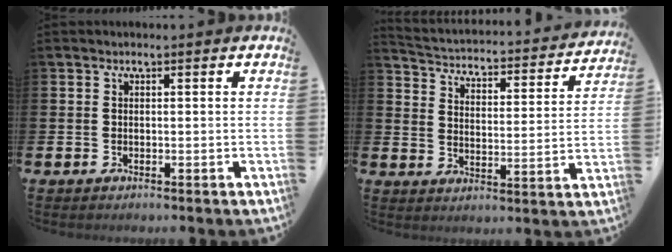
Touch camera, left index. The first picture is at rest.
{"total": 3.1, "force": [2.9, 0.8, 0.7], "torque": [-0.035, -0.037, 0.037]}